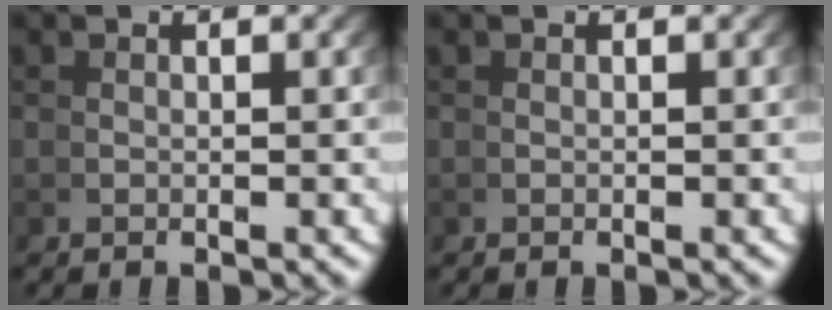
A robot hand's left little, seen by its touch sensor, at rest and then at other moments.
{"total": 0.0}